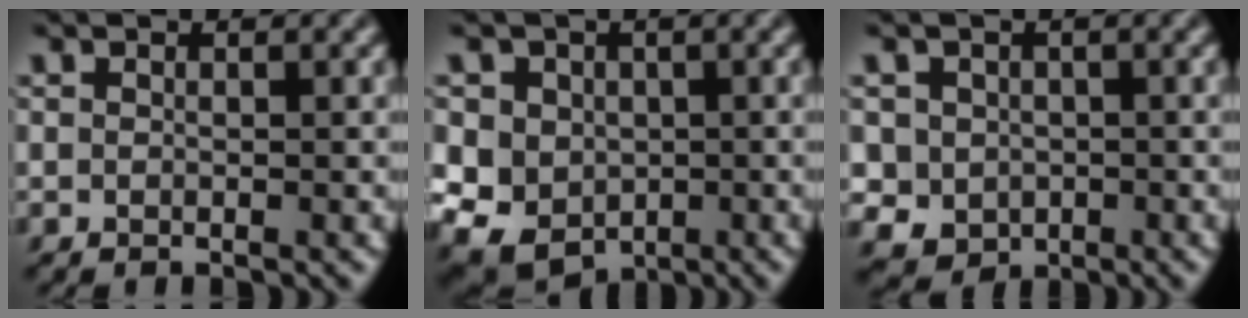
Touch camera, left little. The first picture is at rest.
{"total": 6.3, "force": [-0.4, 5.7, 2.7], "torque": [-0.046, 0.011, -0.030]}
{"total": 4.4, "force": [-0.2, 4.2, 1.4], "torque": [-0.024, 0.017, -0.021]}